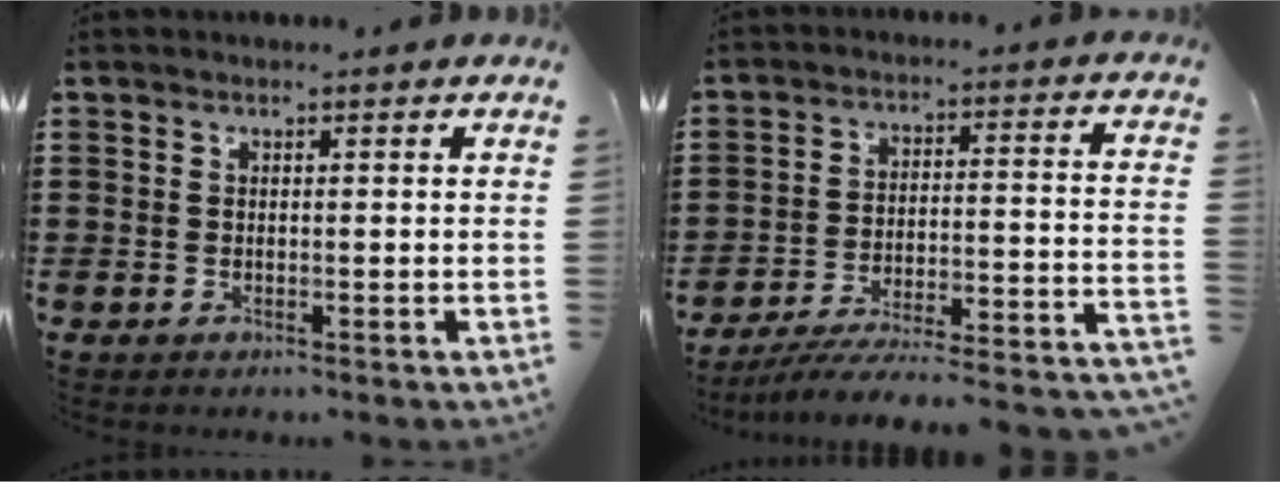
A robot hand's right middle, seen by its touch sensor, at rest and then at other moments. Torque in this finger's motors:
{"motor_torque": [1.55, -0.59, 0.23, 0.13]}